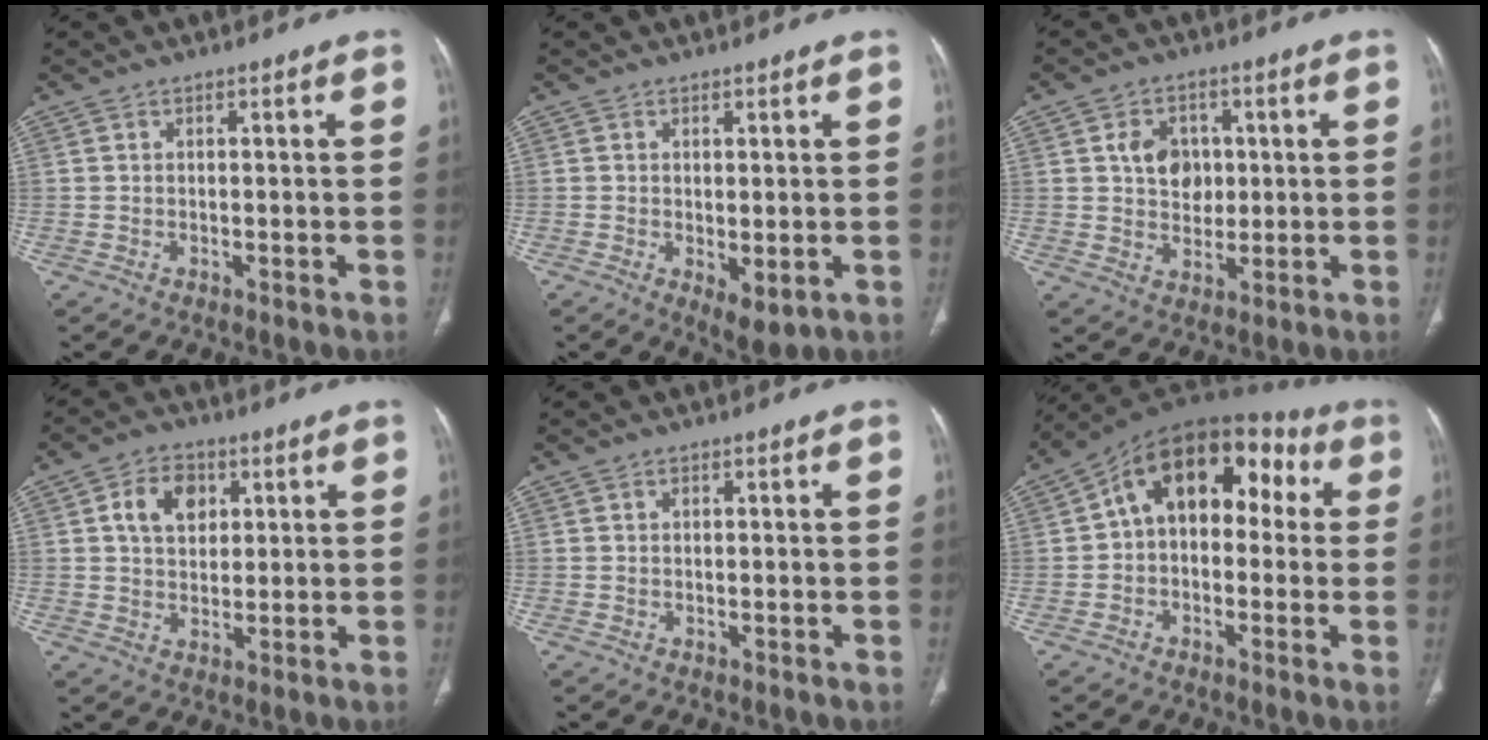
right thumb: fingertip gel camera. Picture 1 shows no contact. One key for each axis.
{"total": 4.5, "fx": -1.0, "fy": 2.0, "fz": 3.9, "tx": -0.055, "ty": -0.014, "tz": -0.004}
{"total": 7.4, "fx": 1.3, "fy": 5.9, "fz": 4.2, "tx": -0.037, "ty": -0.004, "tz": 0.024}
{"total": 7.8, "fx": 2.6, "fy": 5.6, "fz": 4.8, "tx": -0.058, "ty": -0.003, "tz": 0.043}
{"total": 0.7, "fx": 0.3, "fy": 0.6, "fz": 0.3, "tx": -0.003, "ty": 0.000, "tz": 0.005}
{"total": 15.5, "fx": 2.3, "fy": 10.1, "fz": 11.6, "tx": -0.127, "ty": 0.057, "tz": 0.022}